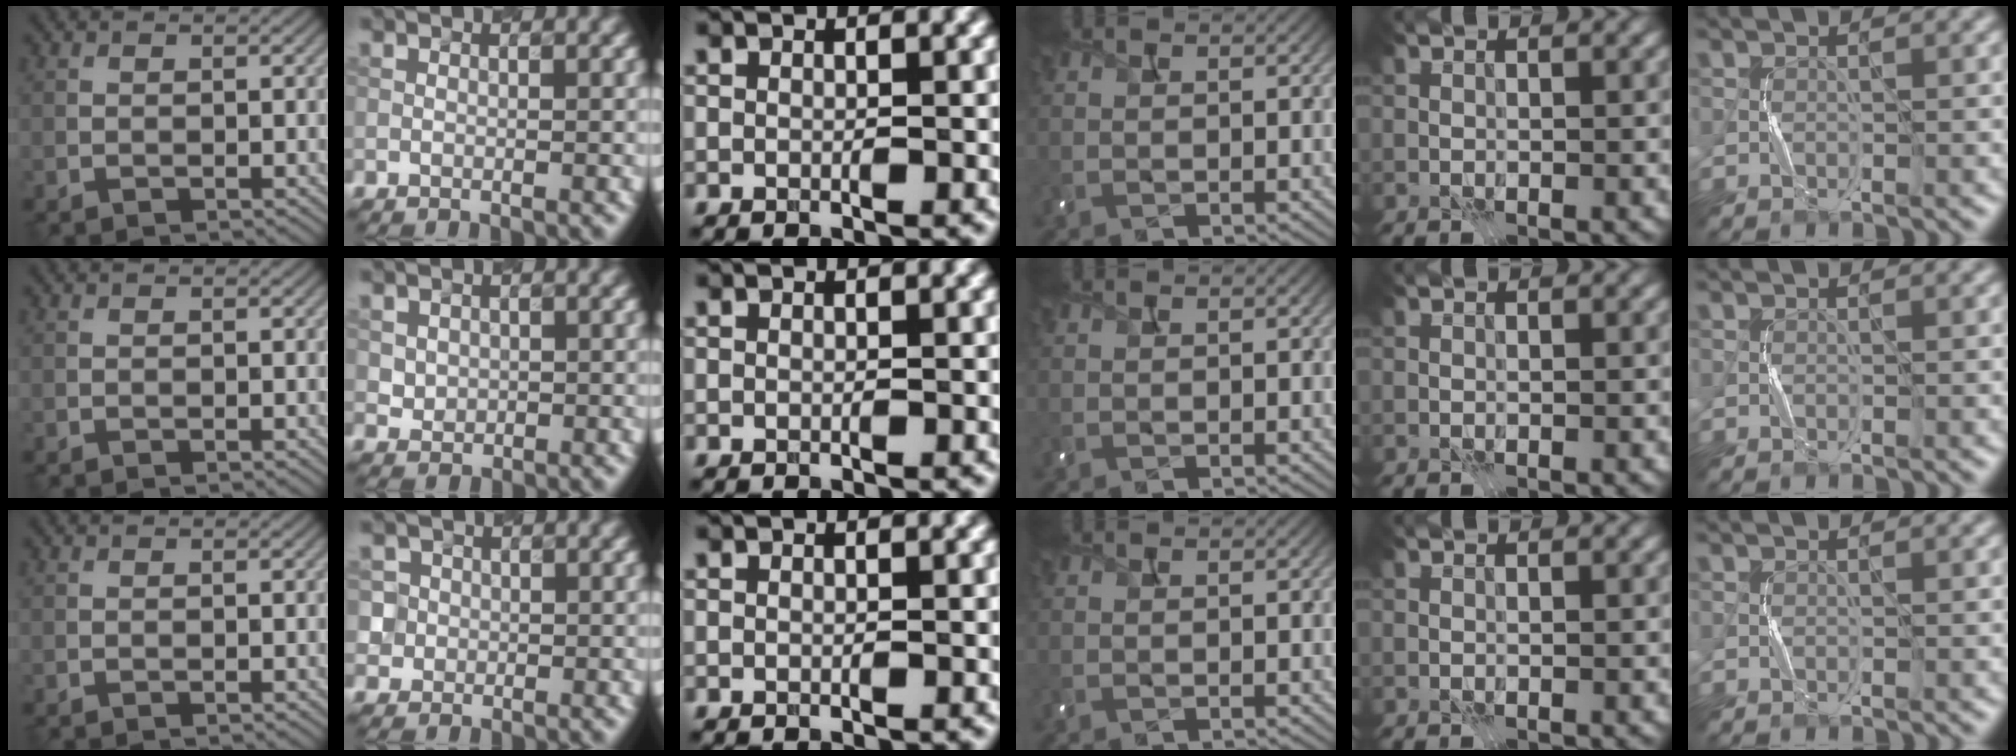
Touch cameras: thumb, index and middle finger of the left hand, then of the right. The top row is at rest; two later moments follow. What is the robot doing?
{"motion": "press", "object": "camera"}